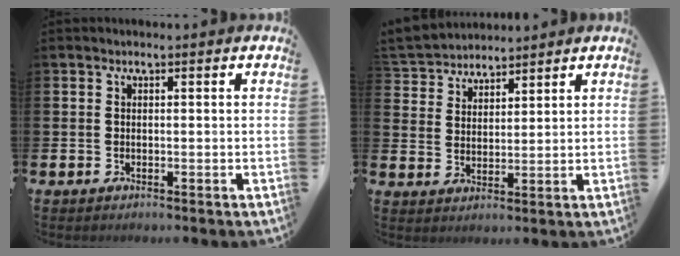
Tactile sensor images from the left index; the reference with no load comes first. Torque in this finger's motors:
{"motor_torque": [0.33, -0.46, 1.05, 0.21]}